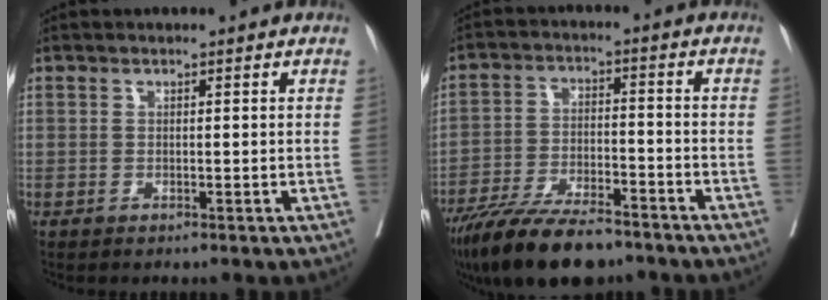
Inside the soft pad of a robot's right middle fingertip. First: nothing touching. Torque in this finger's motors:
{"motor_torque": [1.06, -1.08, 0.23, 0.06]}